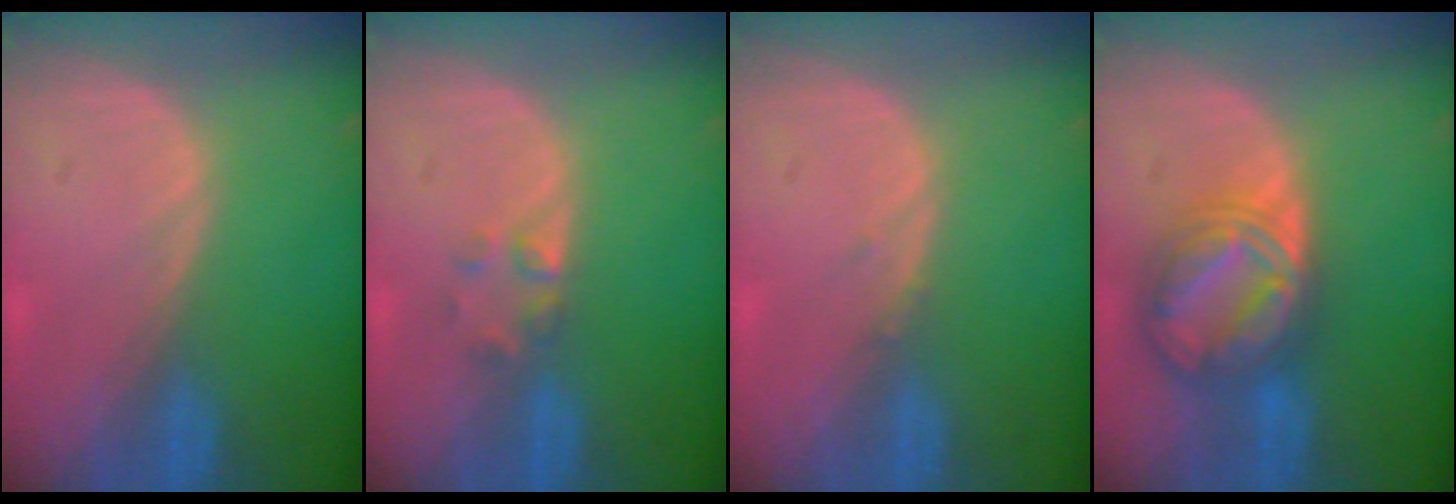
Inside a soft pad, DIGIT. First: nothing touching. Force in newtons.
{"total": 2.0, "press": 2.0, "slide": 0.2}
{"total": 0.6, "press": 0.6, "slide": 0.3}
{"total": 8.9, "press": 8.8, "slide": 0.8}